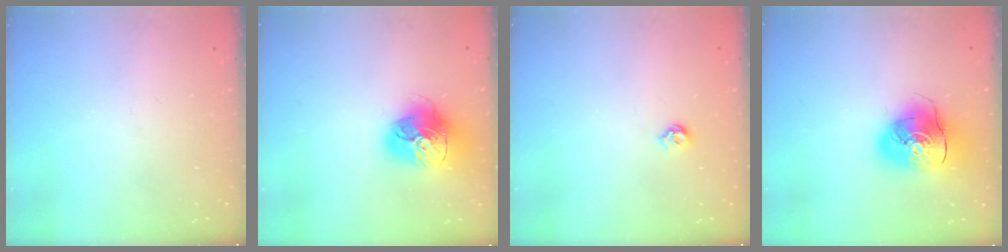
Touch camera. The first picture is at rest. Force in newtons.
{"total": 18.6, "press": 18.5, "slide": 1.9}
{"total": 5.0, "press": 4.9, "slide": 0.8}
{"total": 14.1, "press": 13.9, "slide": 2.5}